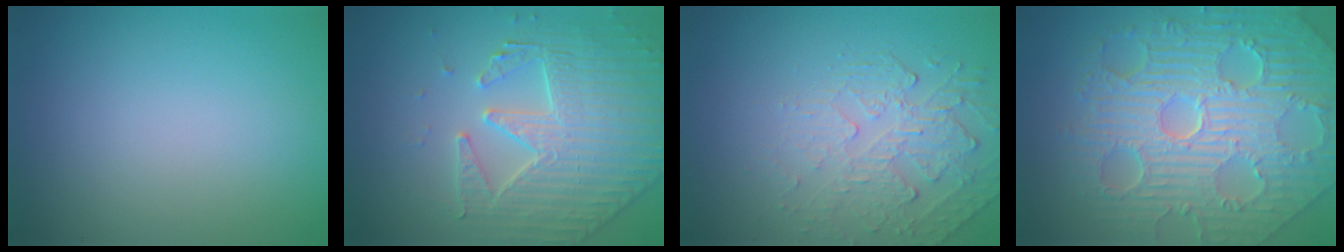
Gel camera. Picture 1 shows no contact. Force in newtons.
{"total": 4.4, "press": 4.4, "slide": 0.3}
{"total": 2.4, "press": 1.7, "slide": 1.7}
{"total": 11.5, "press": 7.5, "slide": 8.8}